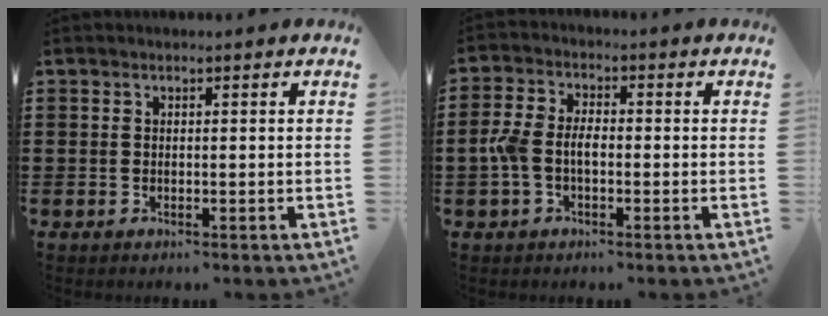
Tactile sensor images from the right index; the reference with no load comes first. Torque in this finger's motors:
{"motor_torque": [1.28, 0.38, 0.55, 0.16]}